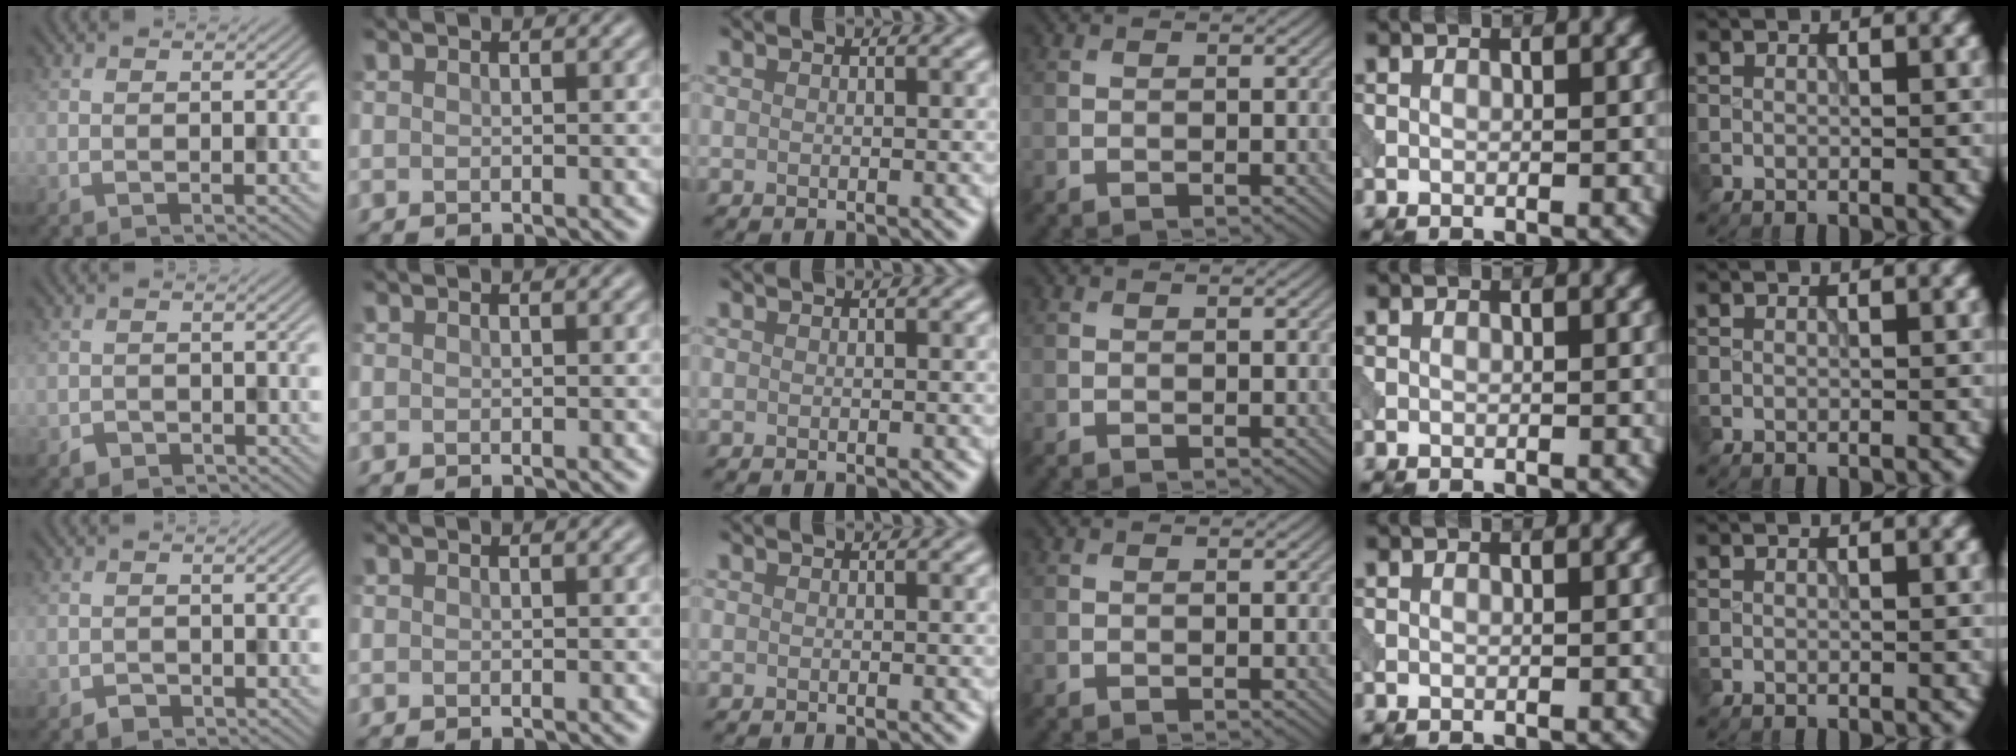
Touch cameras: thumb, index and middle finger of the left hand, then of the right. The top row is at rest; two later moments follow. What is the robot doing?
{"motion": "open", "object": "sandwich press"}